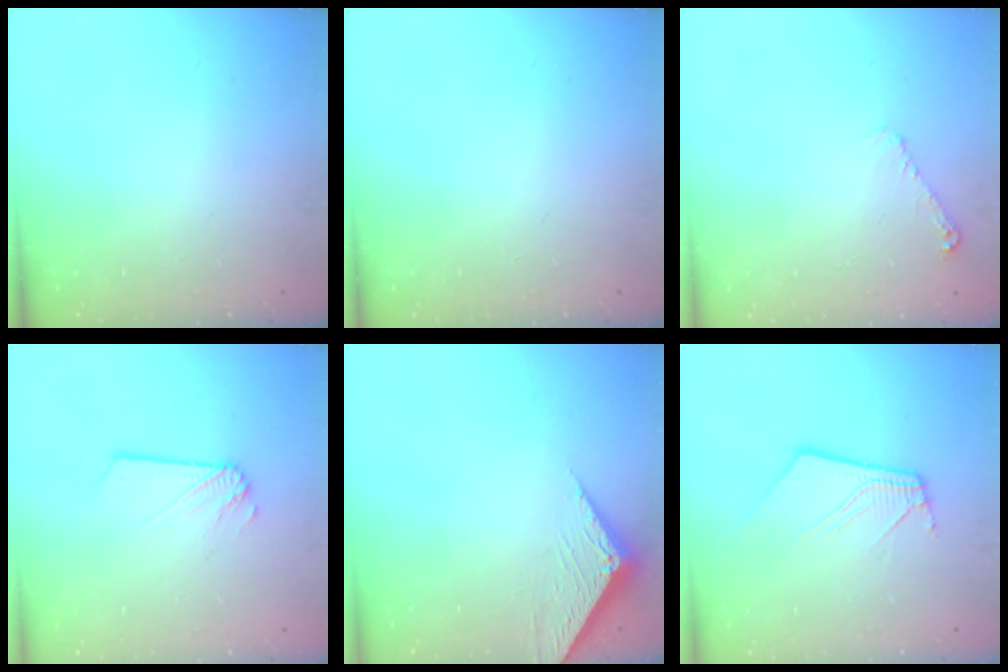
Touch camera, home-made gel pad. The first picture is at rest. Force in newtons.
{"total": 0.0}
{"total": 5.3, "press": 5.2, "slide": 0.8}
{"total": 1.2, "press": 1.2, "slide": 0.1}
{"total": 4.7, "press": 4.7, "slide": 0.3}
{"total": 10.2, "press": 10.1, "slide": 1.2}